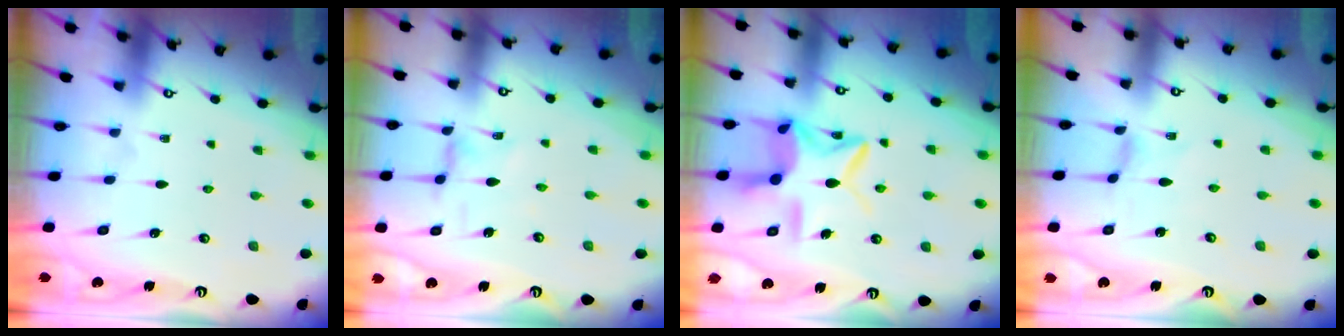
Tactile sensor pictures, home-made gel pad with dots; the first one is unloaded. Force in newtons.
{"total": 0.9, "press": 0.8, "slide": 0.3}
{"total": 12.4, "press": 12.4, "slide": 1.0}
{"total": 0.0}